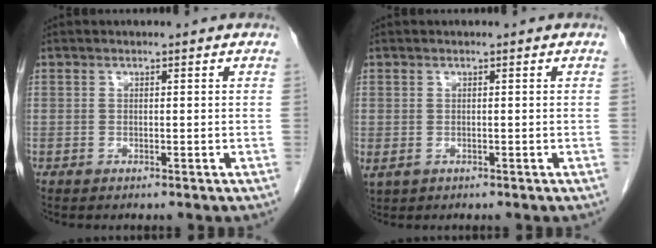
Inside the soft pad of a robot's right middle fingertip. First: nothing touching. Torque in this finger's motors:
{"motor_torque": [0.68, 0.09, 0.91, 0.21]}